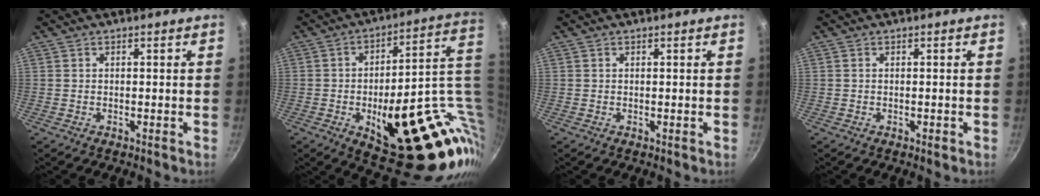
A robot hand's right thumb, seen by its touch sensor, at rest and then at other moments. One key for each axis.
{"total": 30.9, "fx": -0.8, "fy": 13.7, "fz": 27.7, "tx": -0.323, "ty": -0.003, "tz": 0.021}
{"total": 0.0}
{"total": 1.0, "fx": -0.3, "fy": 0.5, "fz": 0.8, "tx": -0.012, "ty": 0.002, "tz": -0.005}